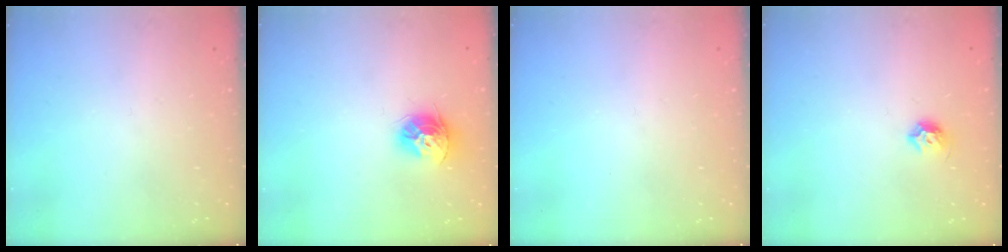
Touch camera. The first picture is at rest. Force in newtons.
{"total": 11.1, "press": 11.0, "slide": 0.9}
{"total": 0.0}
{"total": 5.7, "press": 5.6, "slide": 1.0}